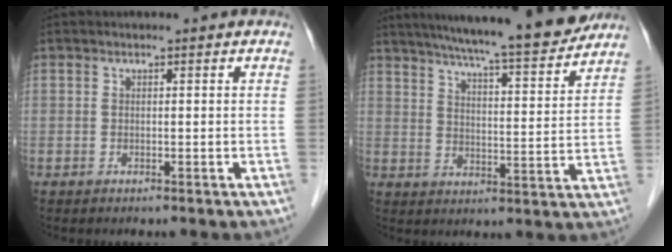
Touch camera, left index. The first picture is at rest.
{"total": 18.4, "force": [16.3, 0.7, 8.6], "torque": [-0.131, -0.009, 0.228]}